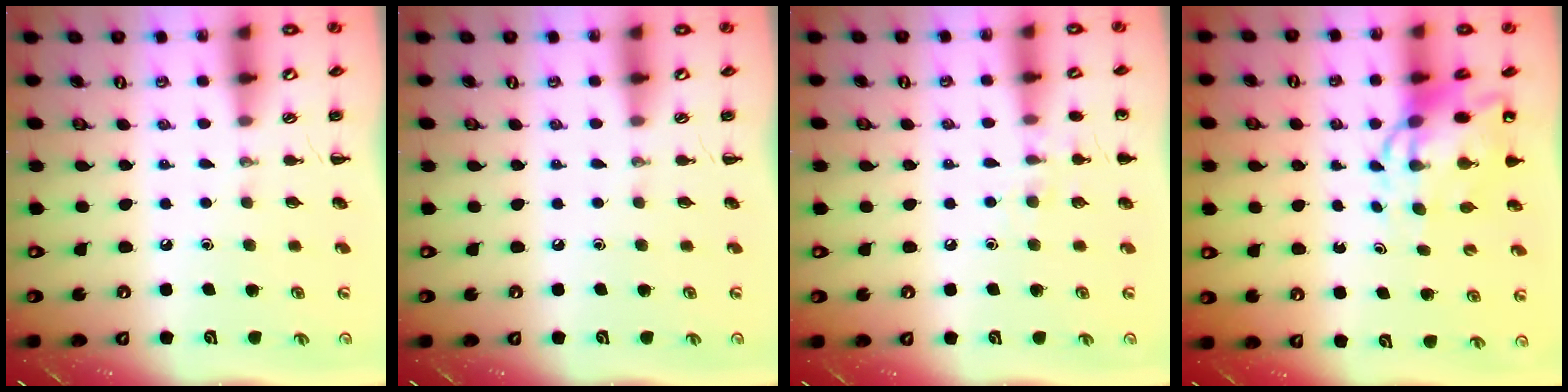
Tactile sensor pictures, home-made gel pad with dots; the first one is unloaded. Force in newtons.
{"total": 0.0}
{"total": 7.6, "press": 7.3, "slide": 2.0}
{"total": 10.0, "press": 9.6, "slide": 2.6}